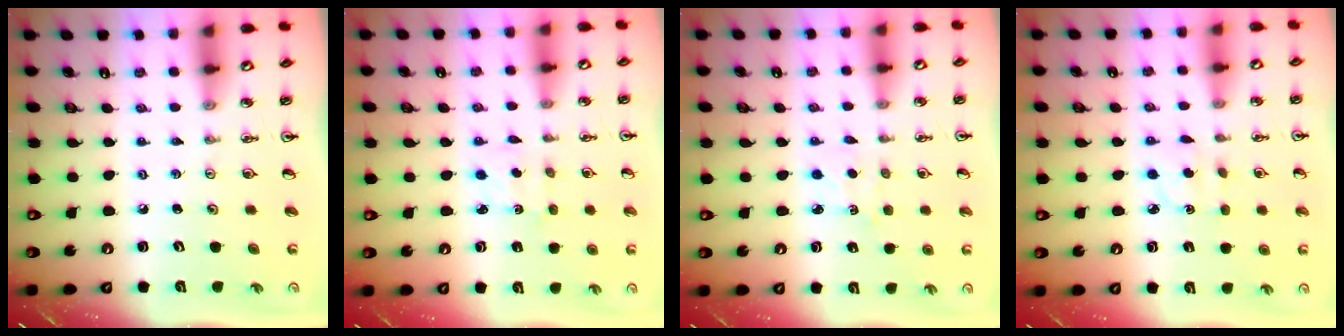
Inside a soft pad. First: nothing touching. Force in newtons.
{"total": 2.4, "press": 2.3, "slide": 0.4}
{"total": 2.3, "press": 2.3, "slide": 0.3}
{"total": 2.8, "press": 2.6, "slide": 0.8}